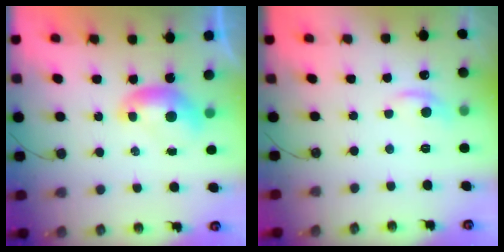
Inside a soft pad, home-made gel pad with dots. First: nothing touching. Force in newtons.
{"total": 1.3, "press": 1.1, "slide": 0.7}